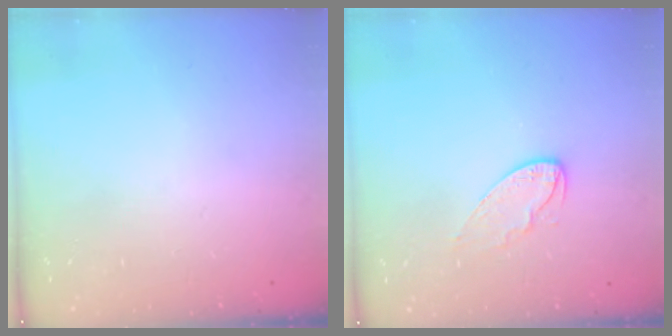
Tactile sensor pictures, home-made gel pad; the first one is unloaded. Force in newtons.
{"total": 7.6, "press": 7.6, "slide": 0.4}